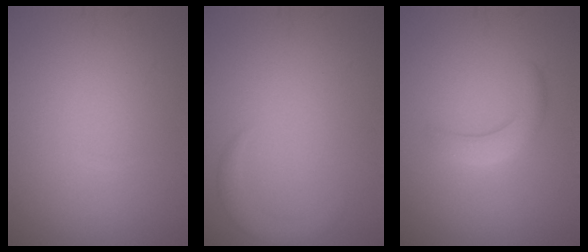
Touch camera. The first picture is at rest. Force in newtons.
{"total": 1.8, "press": 1.8, "slide": 0.3}
{"total": 2.3, "press": 2.2, "slide": 0.2}